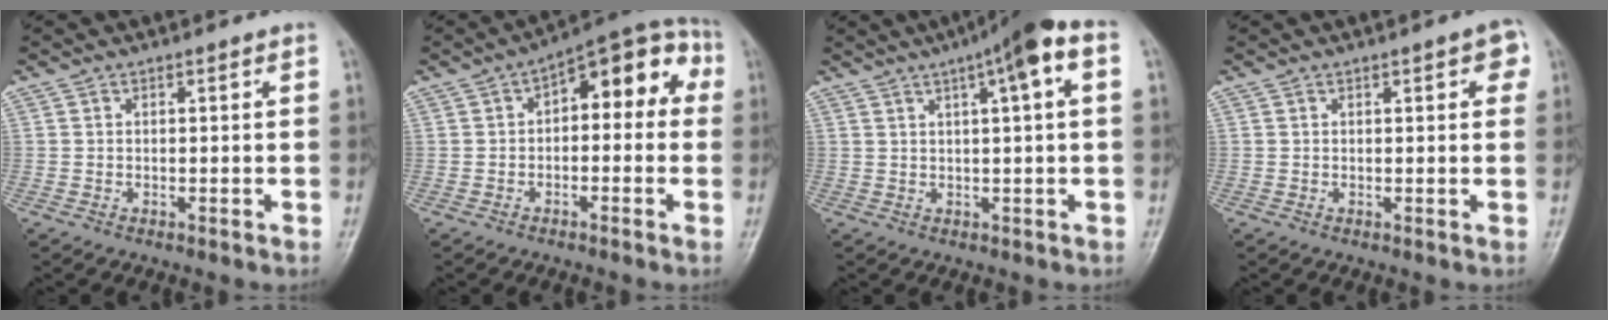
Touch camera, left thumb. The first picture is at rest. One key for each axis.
{"total": 11.8, "fx": 1.7, "fy": 6.2, "fz": 9.9, "tx": -0.087, "ty": 0.046, "tz": 0.009}
{"total": 9.7, "fx": 3.8, "fy": 1.4, "fz": 8.8, "tx": -0.136, "ty": 0.025, "tz": 0.049}
{"total": 3.4, "fx": 1.3, "fy": 1.1, "fz": 2.9, "tx": -0.026, "ty": 0.001, "tz": 0.010}